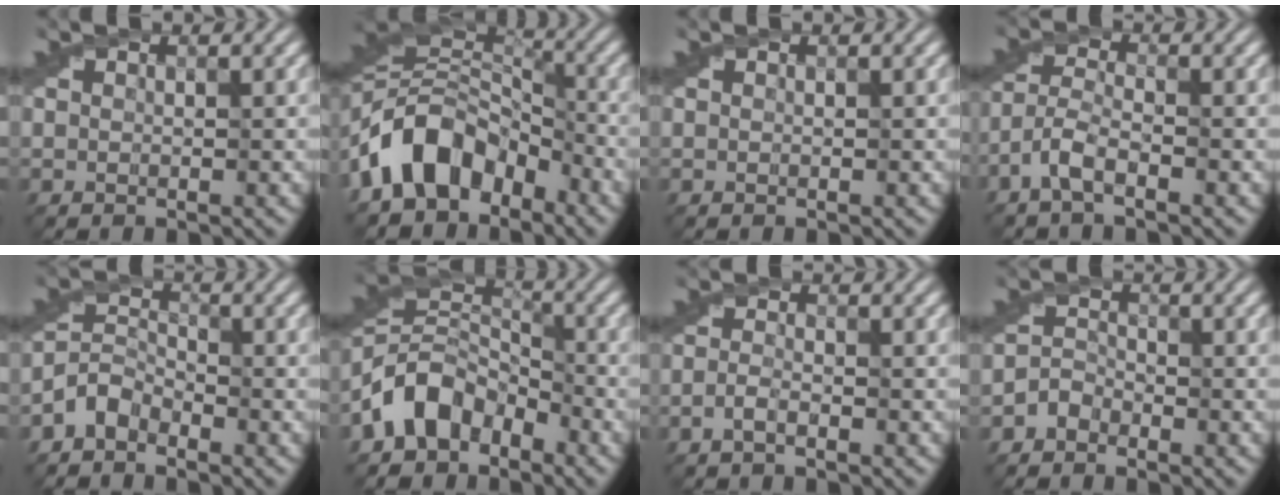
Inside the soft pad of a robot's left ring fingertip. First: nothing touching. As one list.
[{"total": 9.2, "force": [-5.5, 5.6, 4.7], "torque": [-0.064, 0.013, -0.124]}, {"total": 0.0}, {"total": 2.9, "force": [-2.3, 0.5, 1.7], "torque": [-0.039, 0.002, -0.058]}, {"total": 2.8, "force": [-2.6, 1.0, 0.4], "torque": [-0.002, 0.010, -0.063]}, {"total": 6.2, "force": [-4.4, 3.8, 2.3], "torque": [-0.021, 0.005, -0.103]}, {"total": 1.5, "force": [-1.3, 0.1, 0.7], "torque": [-0.016, -0.003, -0.032]}, {"total": 1.9, "force": [-1.8, 0.7, -0.1], "torque": [0.012, 0.007, -0.043]}]